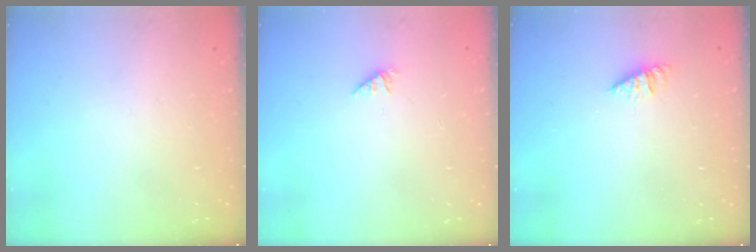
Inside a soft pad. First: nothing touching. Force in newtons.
{"total": 1.1, "press": 1.1, "slide": 0.1}
{"total": 1.3, "press": 1.3, "slide": 0.2}